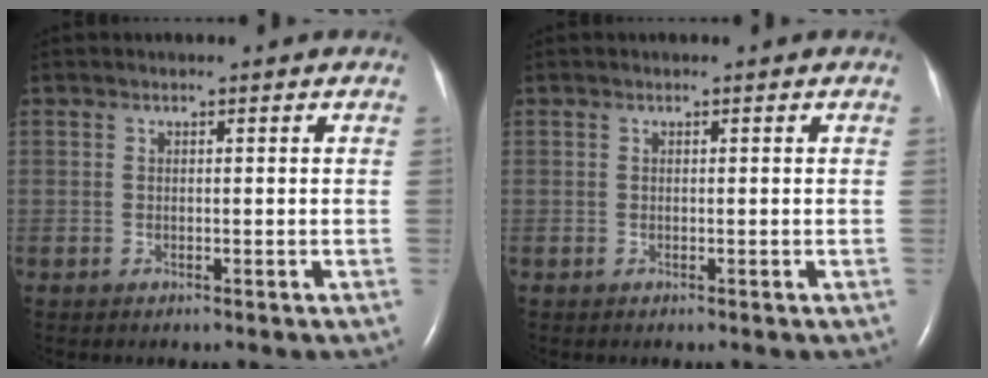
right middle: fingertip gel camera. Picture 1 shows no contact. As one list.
[{"total": 0.0}]